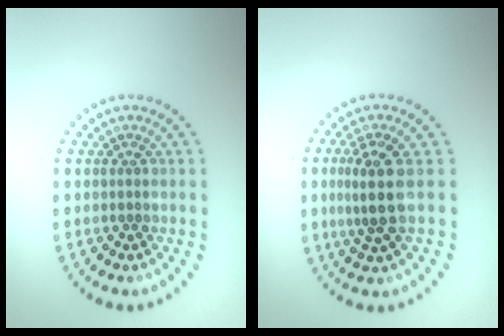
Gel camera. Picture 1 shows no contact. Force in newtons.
{"total": 3.4, "press": 3.0, "slide": 1.6}